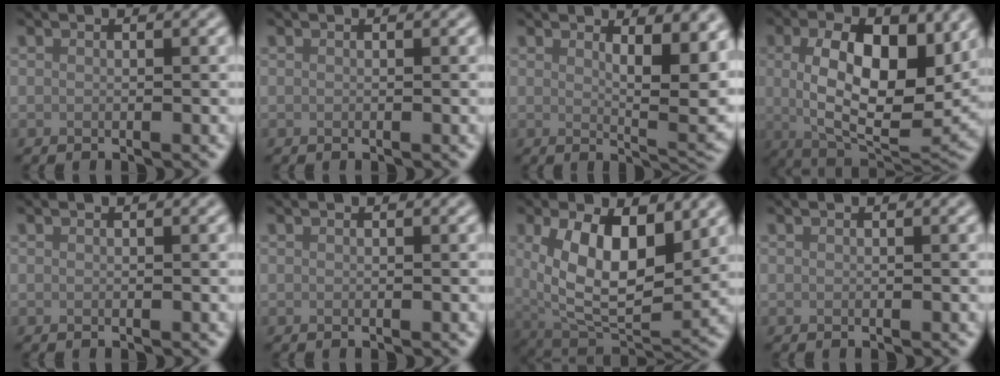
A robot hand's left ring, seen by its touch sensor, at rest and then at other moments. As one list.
[{"total": 0.0}, {"total": 7.0, "force": [2.4, 2.3, 6.2], "torque": [-0.080, -0.011, 0.044]}, {"total": 11.3, "force": [2.2, 5.5, 9.6], "torque": [-0.151, -0.004, 0.034]}, {"total": 0.0}, {"total": 0.0}, {"total": 9.8, "force": [2.4, 4.9, 8.1], "torque": [-0.148, -0.016, 0.041]}, {"total": 0.0}]